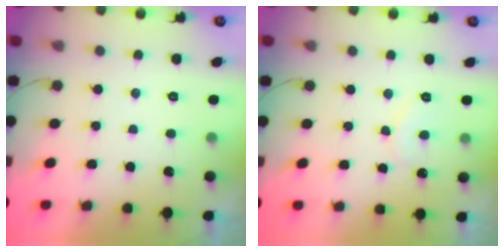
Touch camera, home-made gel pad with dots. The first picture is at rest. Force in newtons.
{"total": 6.9, "press": 6.9, "slide": 0.6}